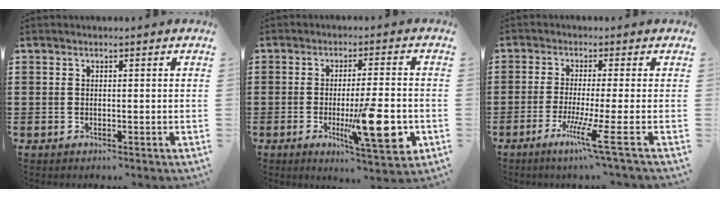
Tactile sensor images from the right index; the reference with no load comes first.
{"total": 12.4, "force": [-3.0, 2.7, 11.7], "torque": [-0.188, -0.015, -0.048]}
{"total": 6.4, "force": [-3.0, -1.3, 5.5], "torque": [-0.113, -0.027, -0.057]}